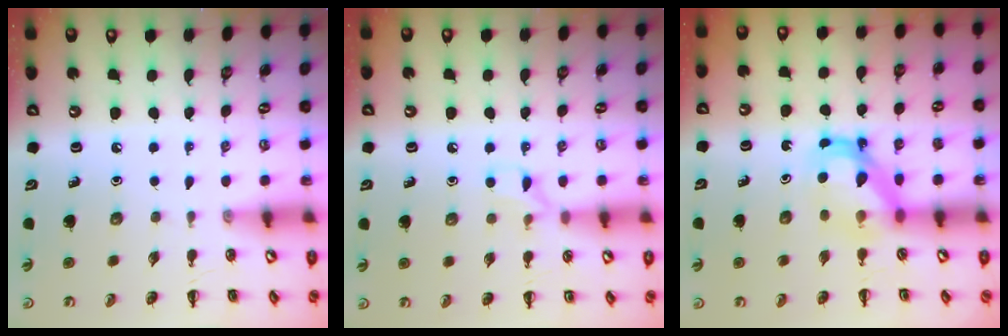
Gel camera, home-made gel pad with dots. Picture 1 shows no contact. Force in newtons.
{"total": 6.3, "press": 6.1, "slide": 1.5}
{"total": 6.0, "press": 6.0, "slide": 0.3}